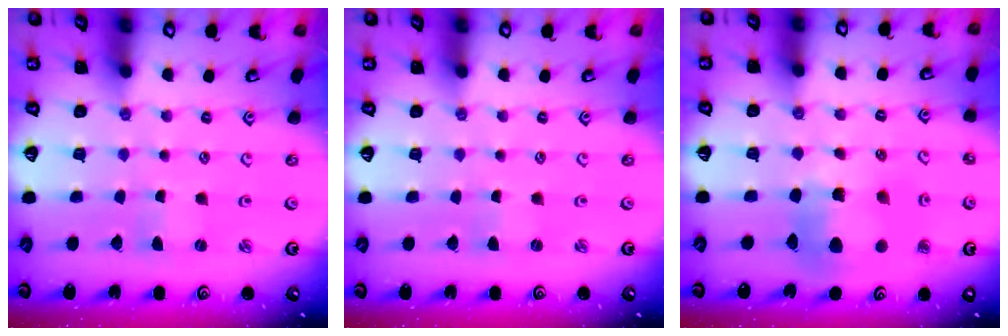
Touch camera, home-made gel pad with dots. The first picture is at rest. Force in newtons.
{"total": 0.0}
{"total": 11.0, "press": 10.9, "slide": 1.4}